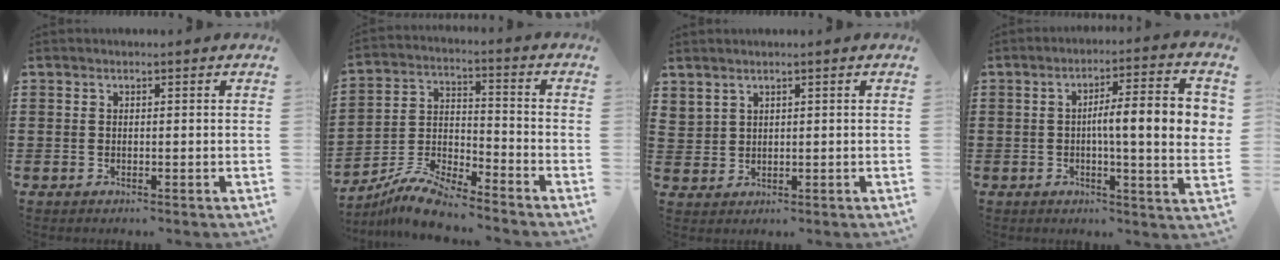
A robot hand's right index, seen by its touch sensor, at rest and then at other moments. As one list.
[{"total": 8.2, "force": [-7.6, 1.1, 2.8], "torque": [-0.071, 0.009, -0.151]}, {"total": 1.9, "force": [1.7, 0.9, 0.3], "torque": [-0.010, 0.003, 0.034]}, {"total": 10.1, "force": [0.7, 1.7, 10.0], "torque": [-0.163, 0.004, 0.003]}]